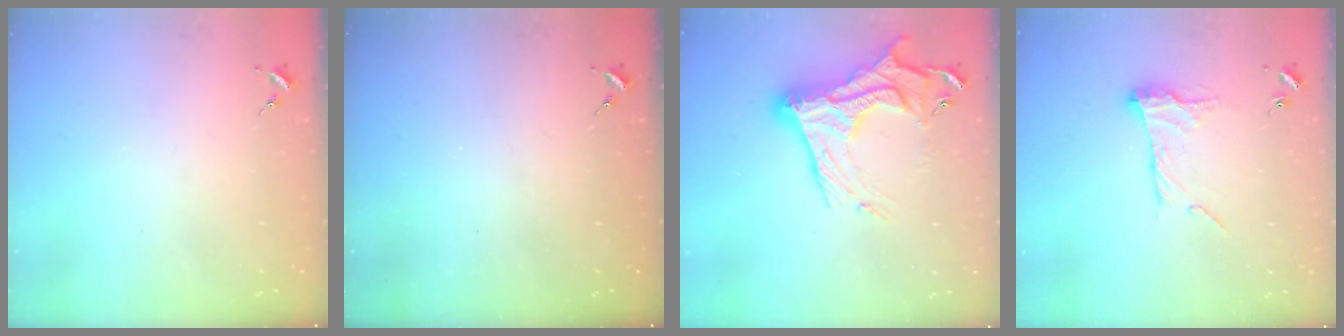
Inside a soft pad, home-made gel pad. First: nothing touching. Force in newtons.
{"total": 0.0}
{"total": 20.5, "press": 20.4, "slide": 1.6}
{"total": 12.3, "press": 12.3, "slide": 0.8}